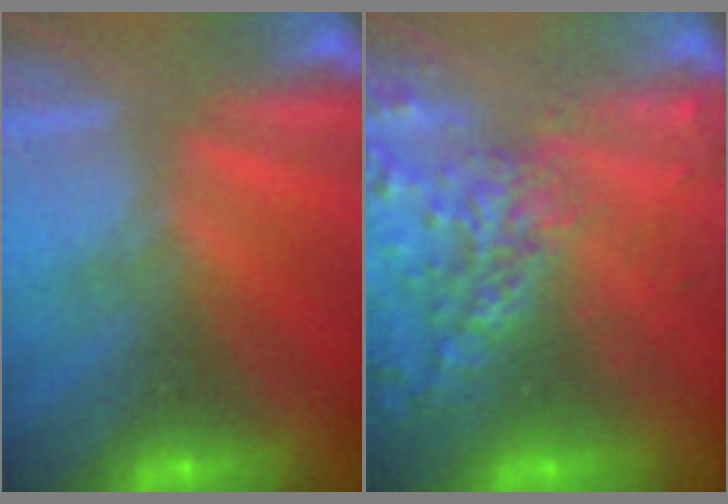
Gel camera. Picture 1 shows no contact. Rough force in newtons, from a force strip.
{"total": 6.5}